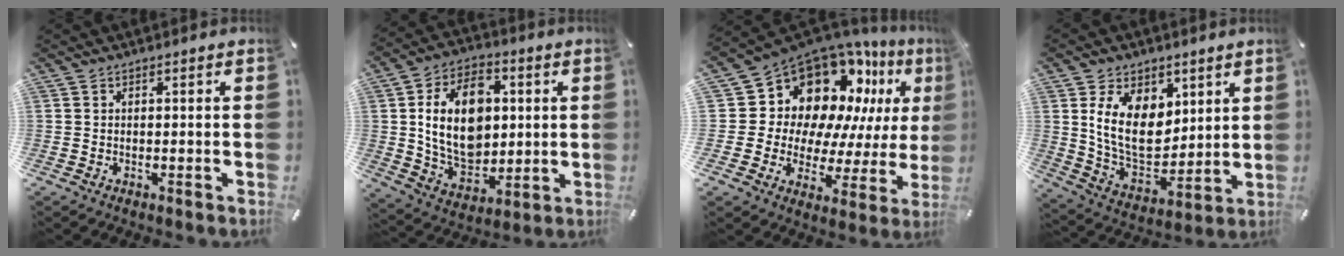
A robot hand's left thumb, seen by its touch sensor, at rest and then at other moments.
{"total": 17.1, "force": [2.7, 12.8, 11.1], "torque": [-0.210, -0.002, 0.046]}
{"total": 15.7, "force": [10.0, 10.6, 5.8], "torque": [-0.095, -0.105, 0.184]}
{"total": 14.4, "force": [4.9, 10.2, 8.8], "torque": [-0.179, -0.027, 0.088]}